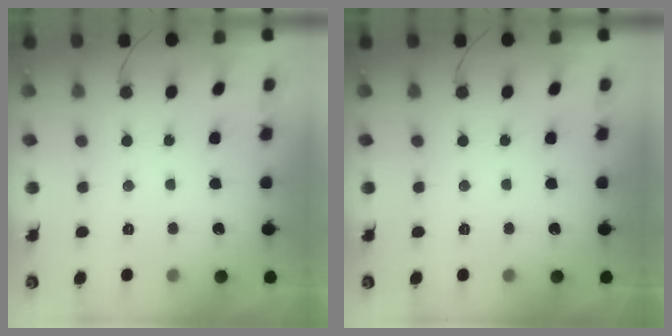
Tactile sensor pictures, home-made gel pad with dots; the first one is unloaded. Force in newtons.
{"total": 0.0}